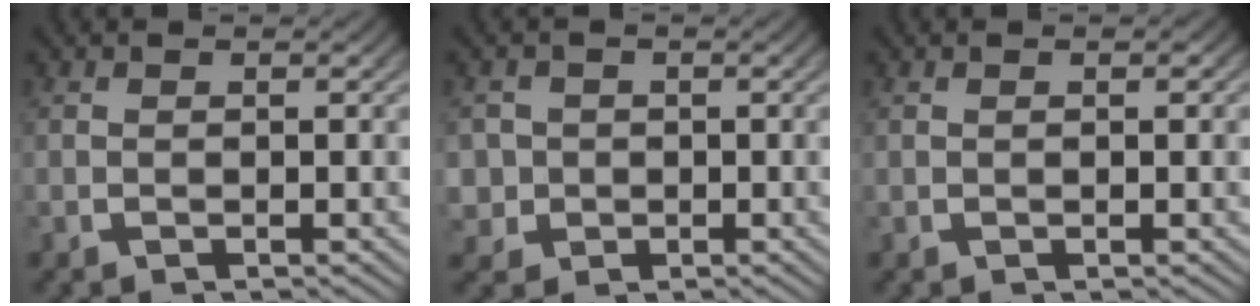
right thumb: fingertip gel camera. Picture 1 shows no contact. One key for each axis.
{"total": 4.4, "fx": -0.6, "fy": 4.1, "fz": 1.4, "tx": -0.035, "ty": -0.022, "tz": -0.003}
{"total": 0.5, "fx": 0.2, "fy": 0.1, "fz": 0.5, "tx": -0.005, "ty": -0.001, "tz": 0.004}